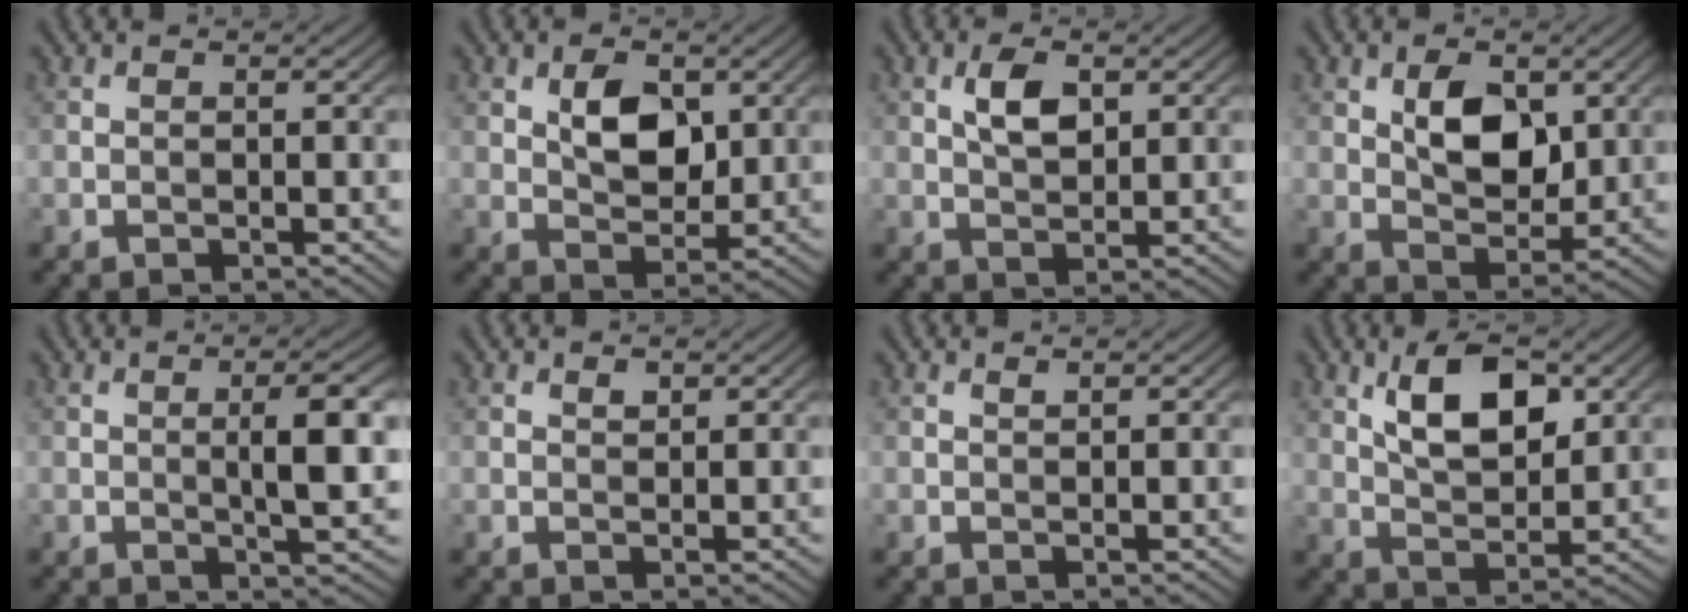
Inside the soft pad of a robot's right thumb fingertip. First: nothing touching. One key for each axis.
{"total": 6.2, "fx": 1.9, "fy": 3.9, "fz": 4.5, "tx": -0.075, "ty": -0.004, "tz": 0.031}
{"total": 4.4, "fx": 1.6, "fy": 2.3, "fz": 3.4, "tx": -0.073, "ty": 0.003, "tz": 0.031}
{"total": 7.0, "fx": 2.2, "fy": 4.2, "fz": 5.1, "tx": -0.087, "ty": -0.006, "tz": 0.037}
{"total": 5.9, "fx": 0.6, "fy": 1.2, "fz": 5.7, "tx": -0.093, "ty": 0.003, "tz": 0.012}
{"total": 1.1, "fx": 0.7, "fy": 0.6, "fz": 0.5, "tx": -0.008, "ty": -0.003, "tz": 0.014}
{"total": 0.6, "fx": 0.6, "fy": 0.1, "fz": 0.3, "tx": -0.006, "ty": 0.000, "tz": 0.012}
{"total": 8.5, "fx": 3.5, "fy": 4.0, "fz": 6.6, "tx": -0.120, "ty": 0.003, "tz": 0.065}